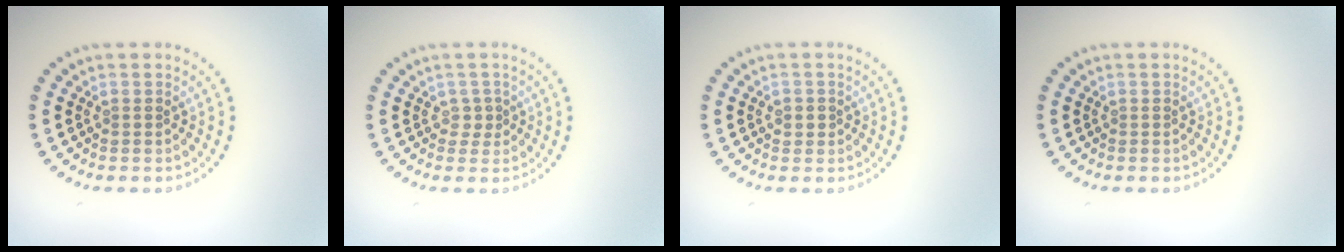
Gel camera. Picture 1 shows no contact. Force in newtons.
{"total": 0.9, "press": 0.8, "slide": 0.6}
{"total": 1.0, "press": 1.0, "slide": 0.3}
{"total": 0.0}